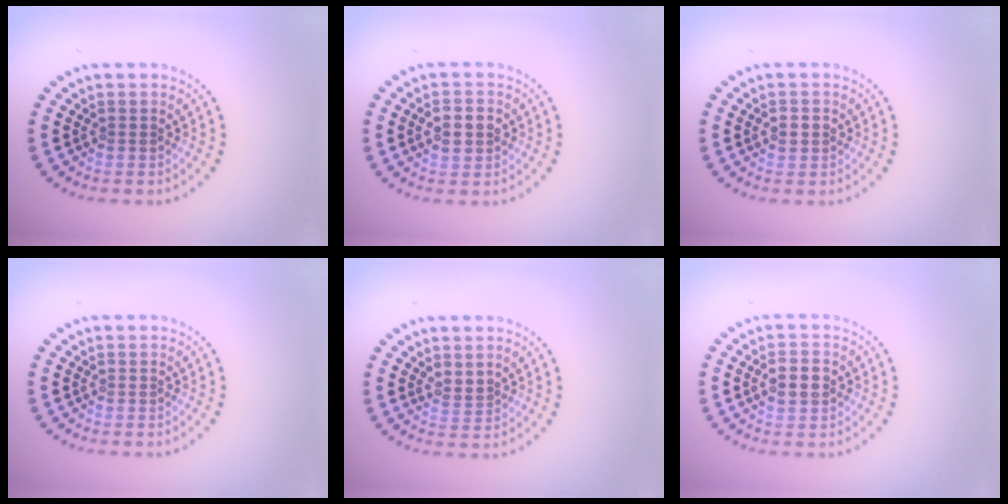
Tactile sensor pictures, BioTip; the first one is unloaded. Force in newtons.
{"total": 3.0, "press": 3.0, "slide": 0.0}
{"total": 1.2, "press": 1.2, "slide": 0.1}
{"total": 0.0}
{"total": 1.3, "press": 1.0, "slide": 0.9}
{"total": 2.7, "press": 2.7, "slide": 0.1}